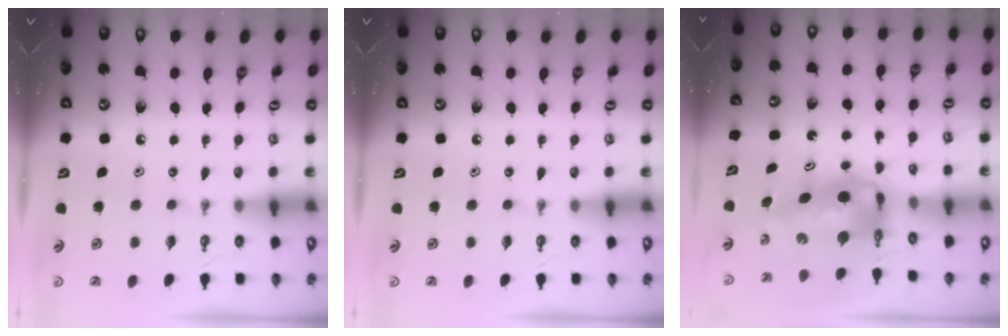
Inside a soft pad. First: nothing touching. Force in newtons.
{"total": 0.0}
{"total": 8.3, "press": 7.0, "slide": 4.4}